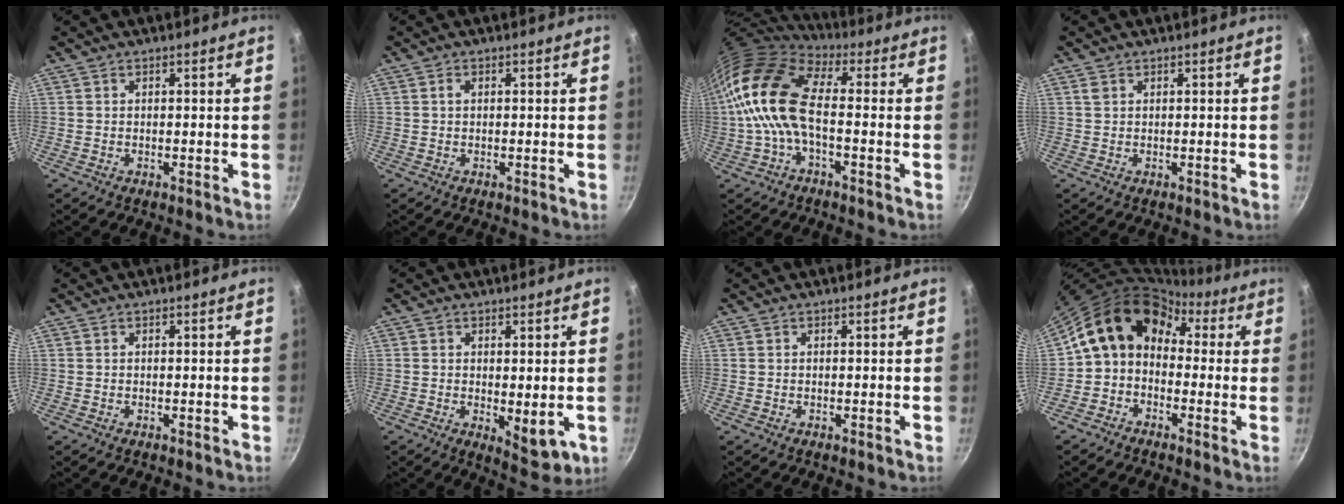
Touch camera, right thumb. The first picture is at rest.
{"total": 0.8, "force": [0.1, 0.5, 0.5], "torque": [-0.009, 0.005, 0.002]}
{"total": 14.3, "force": [-0.8, 7.0, 12.4], "torque": [-0.232, 0.025, -0.034]}
{"total": 1.2, "force": [0.5, 0.9, 0.6], "torque": [-0.011, 0.001, 0.008]}
{"total": 0.0}
{"total": 6.3, "force": [-0.3, 2.9, 5.5], "torque": [-0.074, -0.019, 0.002]}
{"total": 0.0}
{"total": 12.7, "force": [1.1, 9.9, 7.9], "torque": [-0.112, 0.045, -0.008]}